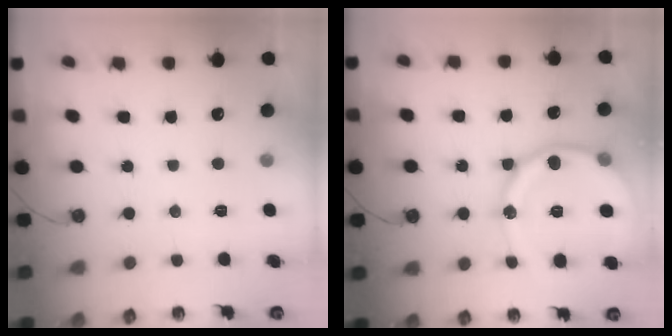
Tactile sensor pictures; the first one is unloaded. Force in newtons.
{"total": 16.6, "press": 16.5, "slide": 2.1}